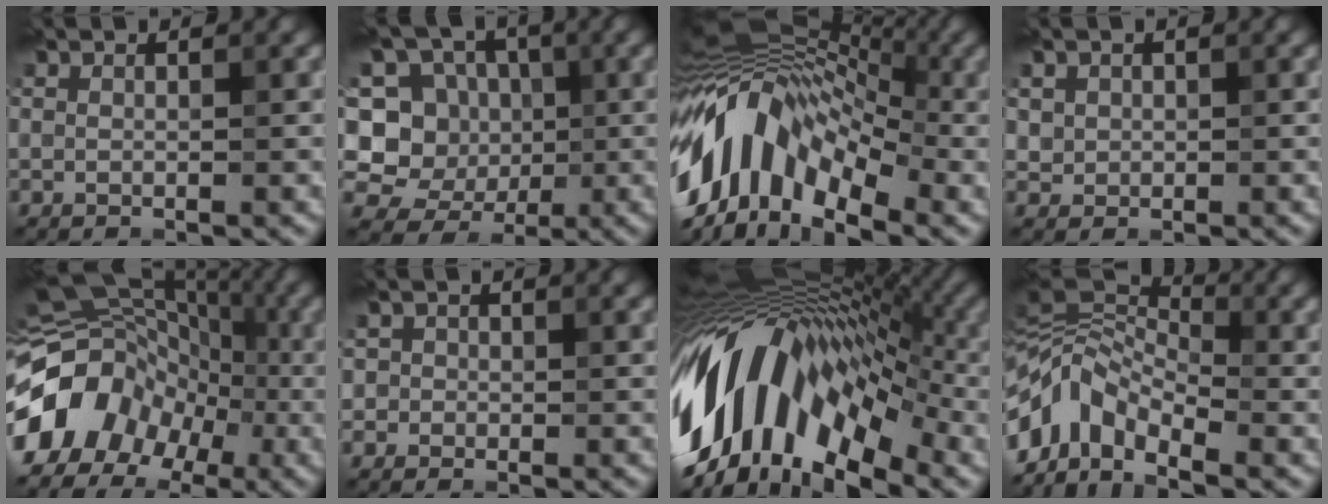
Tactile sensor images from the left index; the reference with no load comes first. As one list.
[{"total": 10.0, "force": [-1.3, 9.4, 3.1], "torque": [-0.059, 0.035, -0.050]}, {"total": 11.9, "force": [-2.7, 7.2, 9.1], "torque": [-0.162, 0.028, -0.070]}, {"total": 0.8, "force": [0.1, 0.8, 0.1], "torque": [-0.003, -0.003, 0.009]}, {"total": 9.8, "force": [-4.5, 7.4, 4.5], "torque": [-0.076, 0.007, -0.091]}, {"total": 1.1, "force": [-0.3, 1.1, 0.0], "torque": [0.010, -0.002, -0.009]}, {"total": 15.8, "force": [-3.0, 8.8, 12.7], "torque": [-0.226, 0.021, -0.060]}, {"total": 6.6, "force": [-4.0, 3.6, 3.9], "torque": [-0.070, 0.008, -0.097]}]